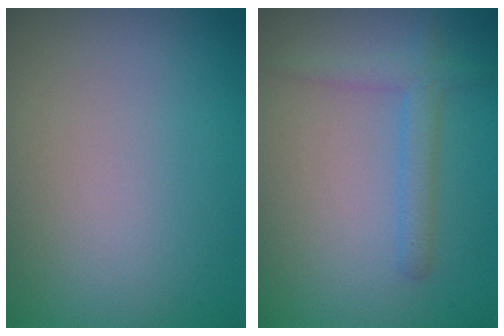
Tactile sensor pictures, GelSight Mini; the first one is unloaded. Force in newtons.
{"total": 2.1, "press": 2.1, "slide": 0.2}